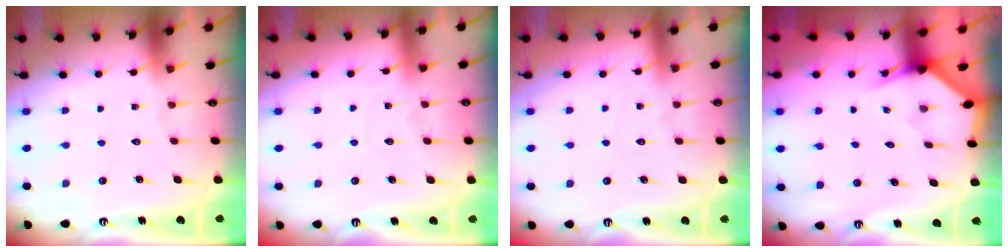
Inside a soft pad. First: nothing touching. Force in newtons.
{"total": 3.1, "press": 3.0, "slide": 0.3}
{"total": 2.4, "press": 2.4, "slide": 0.3}
{"total": 2.2, "press": 2.2, "slide": 0.1}